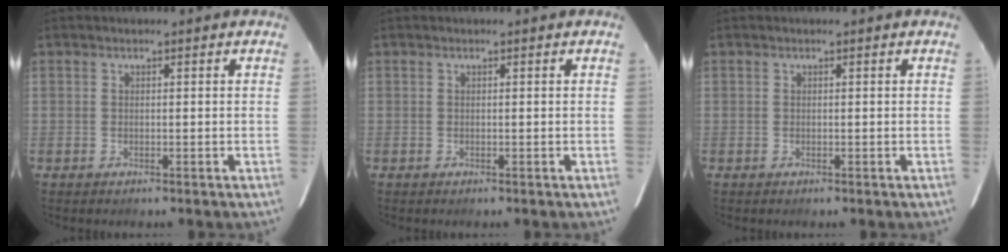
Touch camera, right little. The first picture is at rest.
{"total": 0.0}
{"total": 0.0}